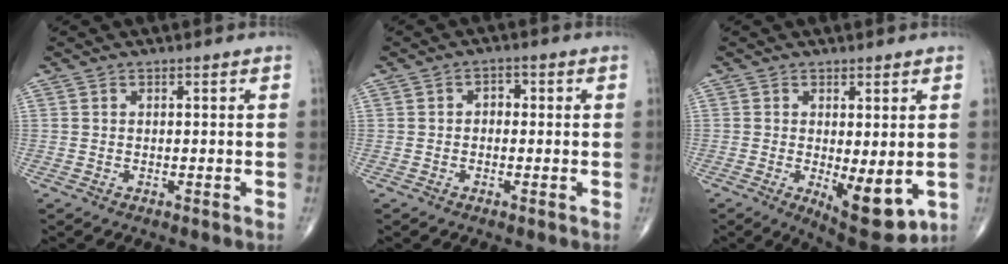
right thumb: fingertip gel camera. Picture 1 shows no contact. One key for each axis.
{"total": 2.0, "fx": -0.1, "fy": 1.5, "fz": 1.3, "tx": -0.007, "ty": 0.008, "tz": -0.007}
{"total": 9.5, "fx": -1.8, "fy": 3.7, "fz": 8.6, "tx": -0.110, "ty": -0.024, "tz": -0.014}